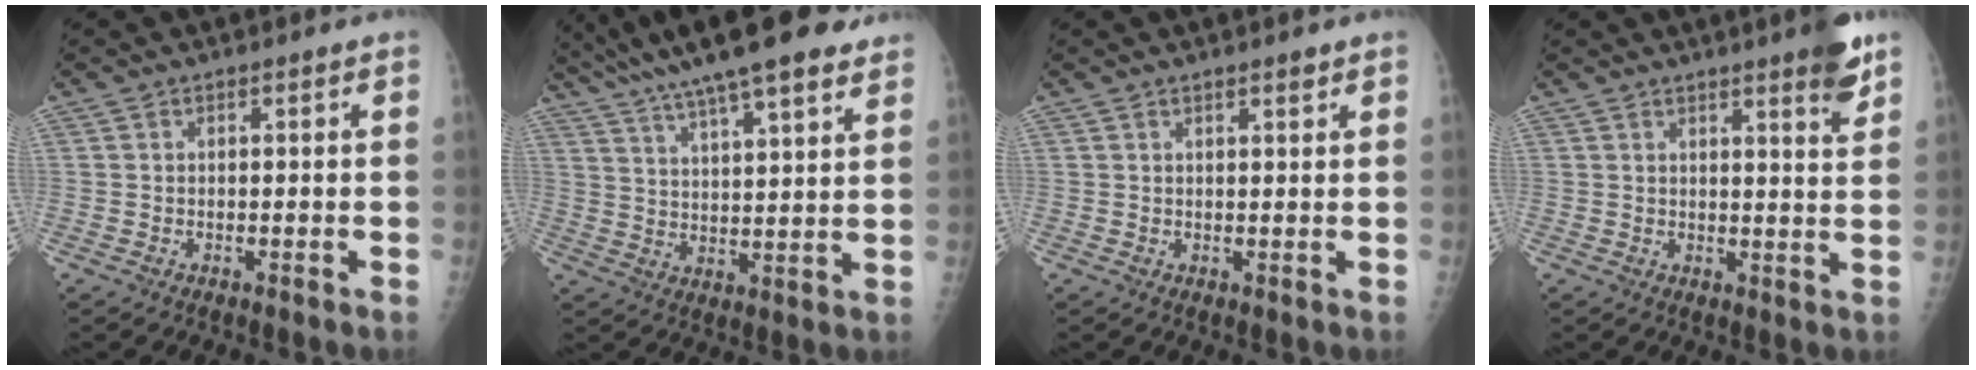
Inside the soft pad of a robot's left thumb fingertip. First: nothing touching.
{"total": 18.6, "force": [14.0, 3.7, 11.6], "torque": [-0.182, -0.022, 0.221]}
{"total": 1.4, "force": [1.1, 0.3, 0.8], "torque": [-0.010, -0.007, 0.017]}
{"total": 6.0, "force": [4.0, 0.6, 4.4], "torque": [-0.049, -0.024, 0.050]}